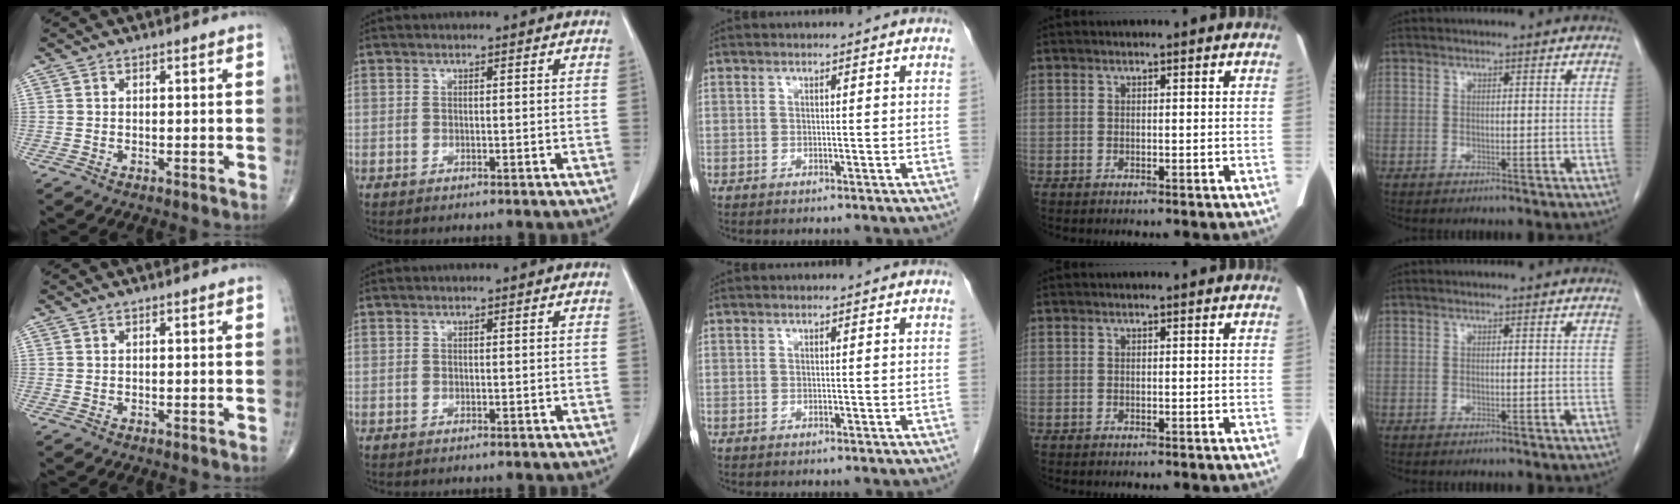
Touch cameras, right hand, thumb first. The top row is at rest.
{}